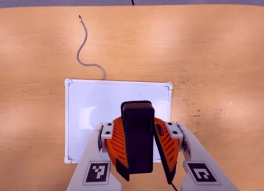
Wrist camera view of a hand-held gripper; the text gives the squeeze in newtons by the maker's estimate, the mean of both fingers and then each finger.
{"total": 8.3, "left": 9.0, "right": 7.7}